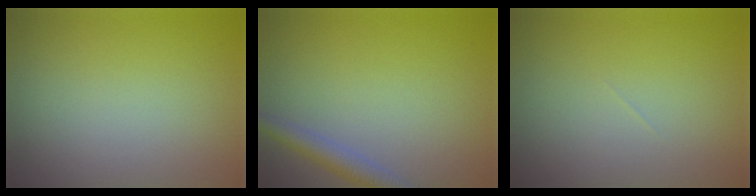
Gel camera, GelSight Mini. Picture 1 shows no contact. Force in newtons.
{"total": 2.6, "press": 2.6, "slide": 0.1}
{"total": 0.0}